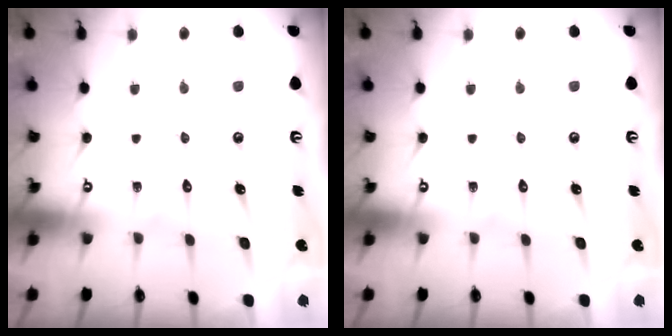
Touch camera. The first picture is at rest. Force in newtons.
{"total": 0.0}